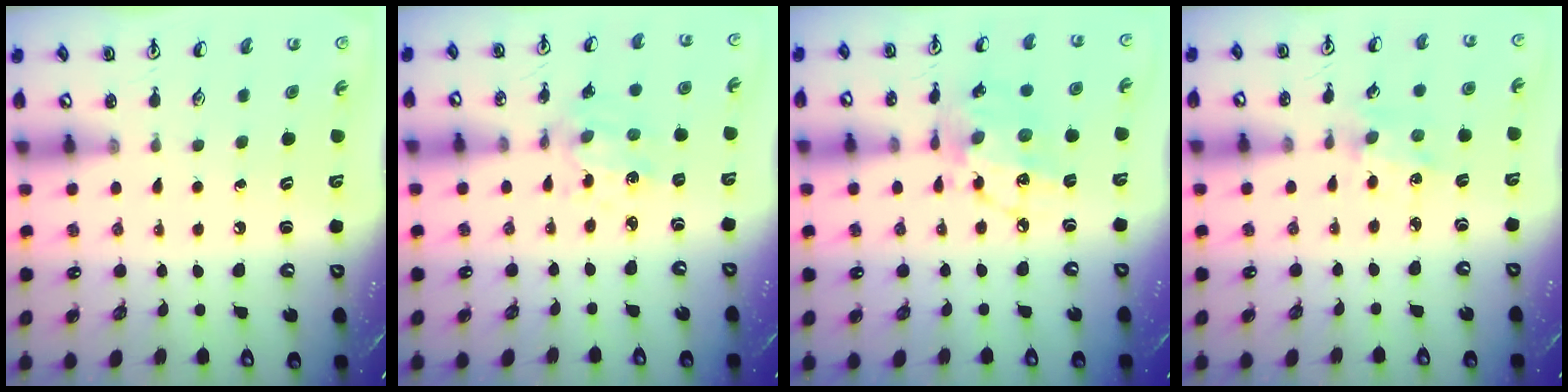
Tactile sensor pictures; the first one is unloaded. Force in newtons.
{"total": 2.5, "press": 2.5, "slide": 0.6}
{"total": 14.4, "press": 14.4, "slide": 1.2}
{"total": 1.1, "press": 1.1, "slide": 0.1}